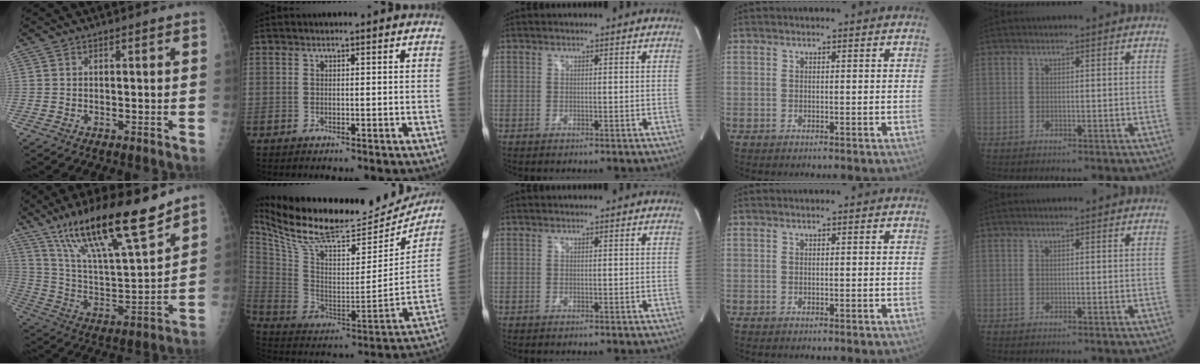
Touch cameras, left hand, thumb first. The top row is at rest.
{"thumb": {"total": 22.2, "force": [15.8, 4.2, 15.0], "torque": [-0.241, -0.065, 0.284]}, "index": {"total": 26.5, "force": [24.1, 5.7, 9.3], "torque": [-0.177, -0.046, 0.363]}}